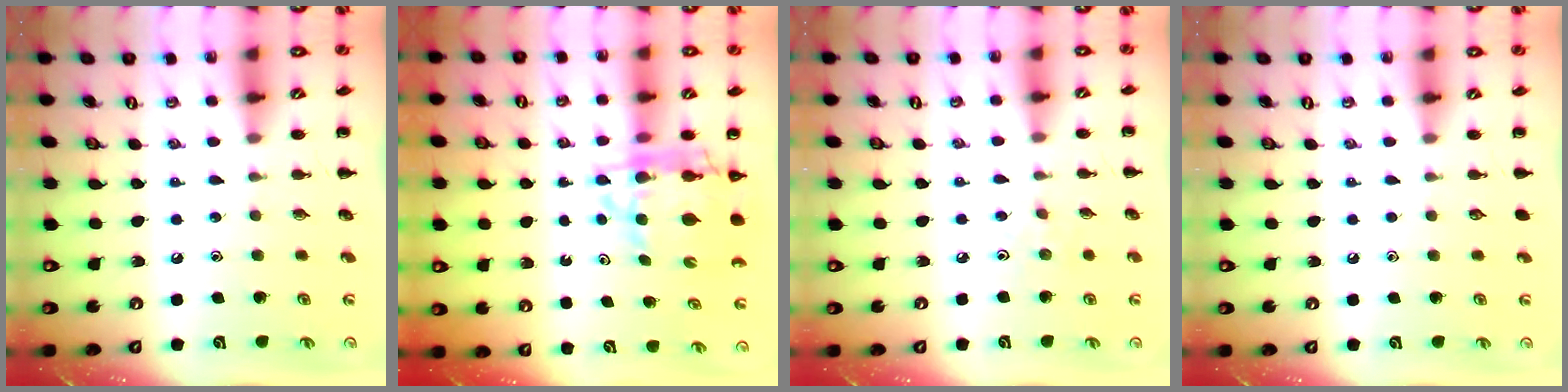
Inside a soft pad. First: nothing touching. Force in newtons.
{"total": 9.1, "press": 8.6, "slide": 3.1}
{"total": 3.1, "press": 2.8, "slide": 1.2}
{"total": 0.0}